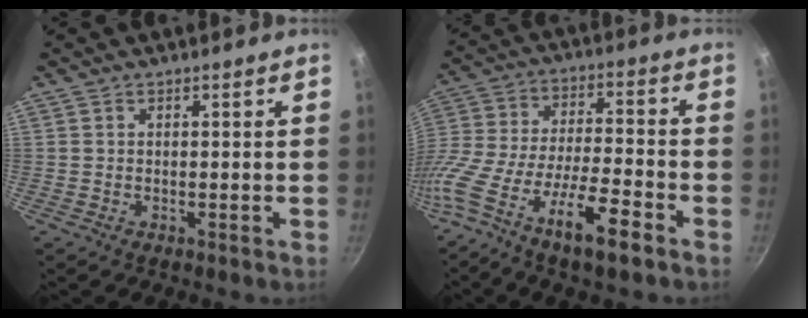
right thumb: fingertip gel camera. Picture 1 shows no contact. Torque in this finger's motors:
{"motor_torque": [0.16, 0.42, 1.53, -1.24, 0.31]}